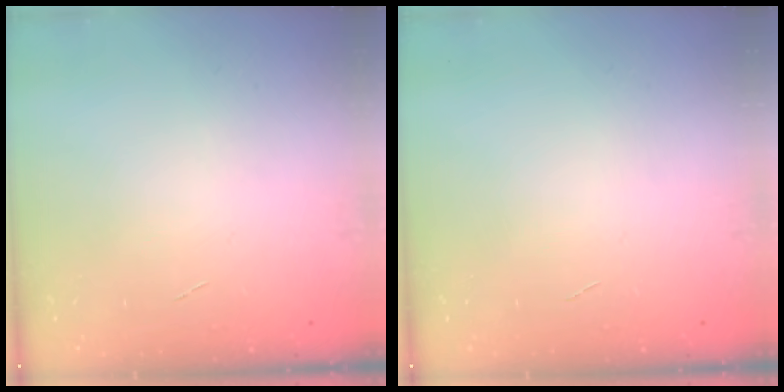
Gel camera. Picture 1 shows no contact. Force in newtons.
{"total": 0.0}